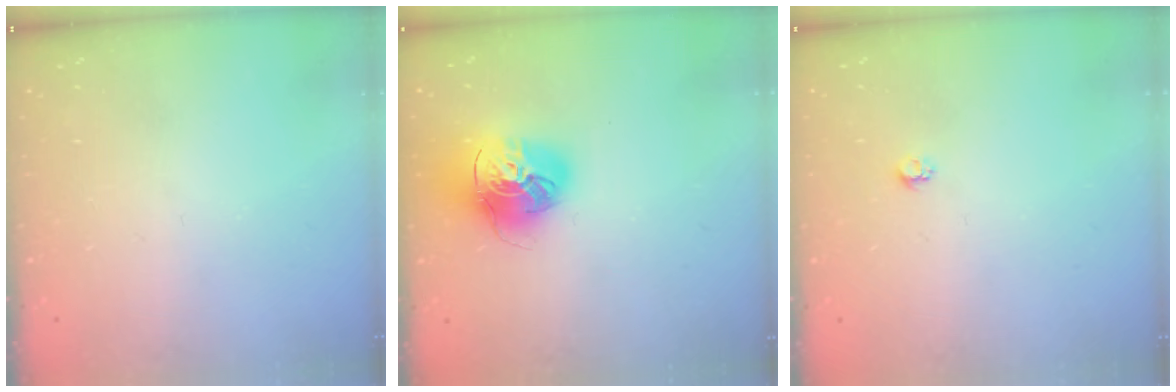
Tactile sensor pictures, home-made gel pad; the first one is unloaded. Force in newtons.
{"total": 16.3, "press": 16.2, "slide": 1.6}
{"total": 3.2, "press": 3.2, "slide": 0.3}